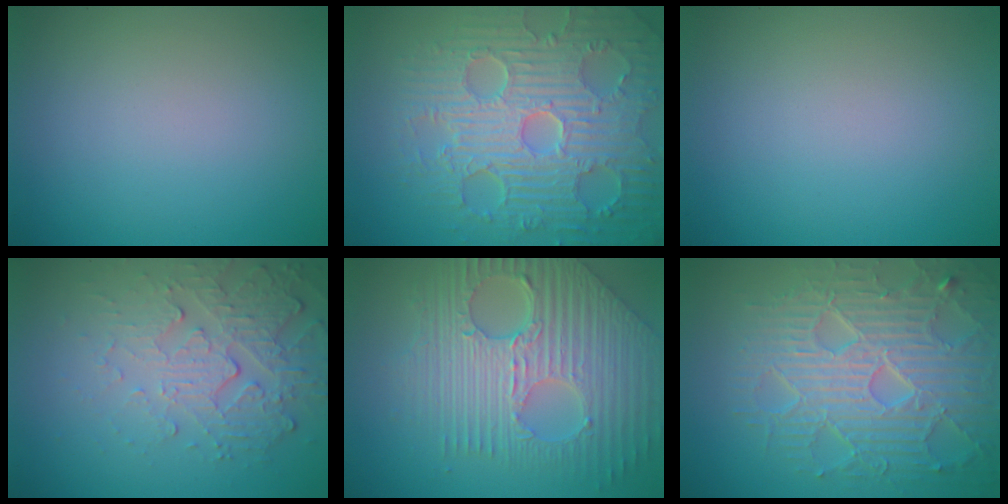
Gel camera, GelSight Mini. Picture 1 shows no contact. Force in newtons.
{"total": 9.4, "press": 6.8, "slide": 6.4}
{"total": 0.0}
{"total": 5.4, "press": 3.7, "slide": 4.0}
{"total": 9.8, "press": 6.6, "slide": 7.2}
{"total": 8.4, "press": 6.1, "slide": 5.8}